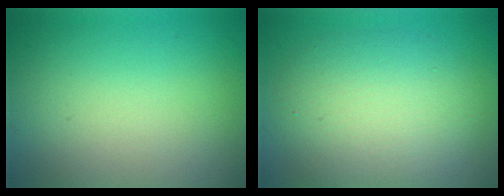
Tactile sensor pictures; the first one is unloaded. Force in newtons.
{"total": 6.9, "press": 6.9, "slide": 0.2}